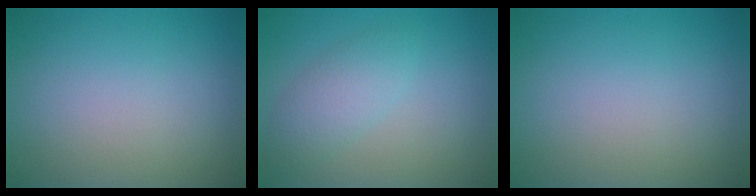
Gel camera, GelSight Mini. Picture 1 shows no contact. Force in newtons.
{"total": 2.7, "press": 2.7, "slide": 0.1}
{"total": 0.0}